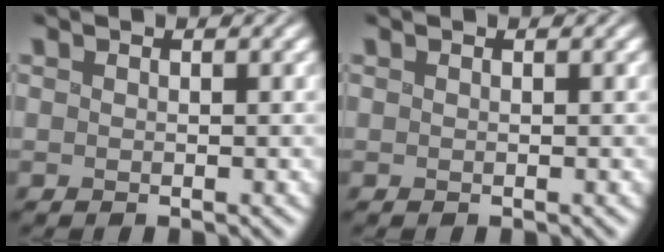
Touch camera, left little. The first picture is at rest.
{"total": 0.0}